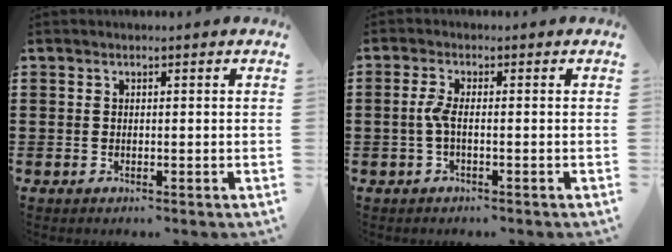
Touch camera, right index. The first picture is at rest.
{"total": 2.8, "force": [-0.6, 0.5, 2.7], "torque": [-0.074, -0.008, -0.020]}